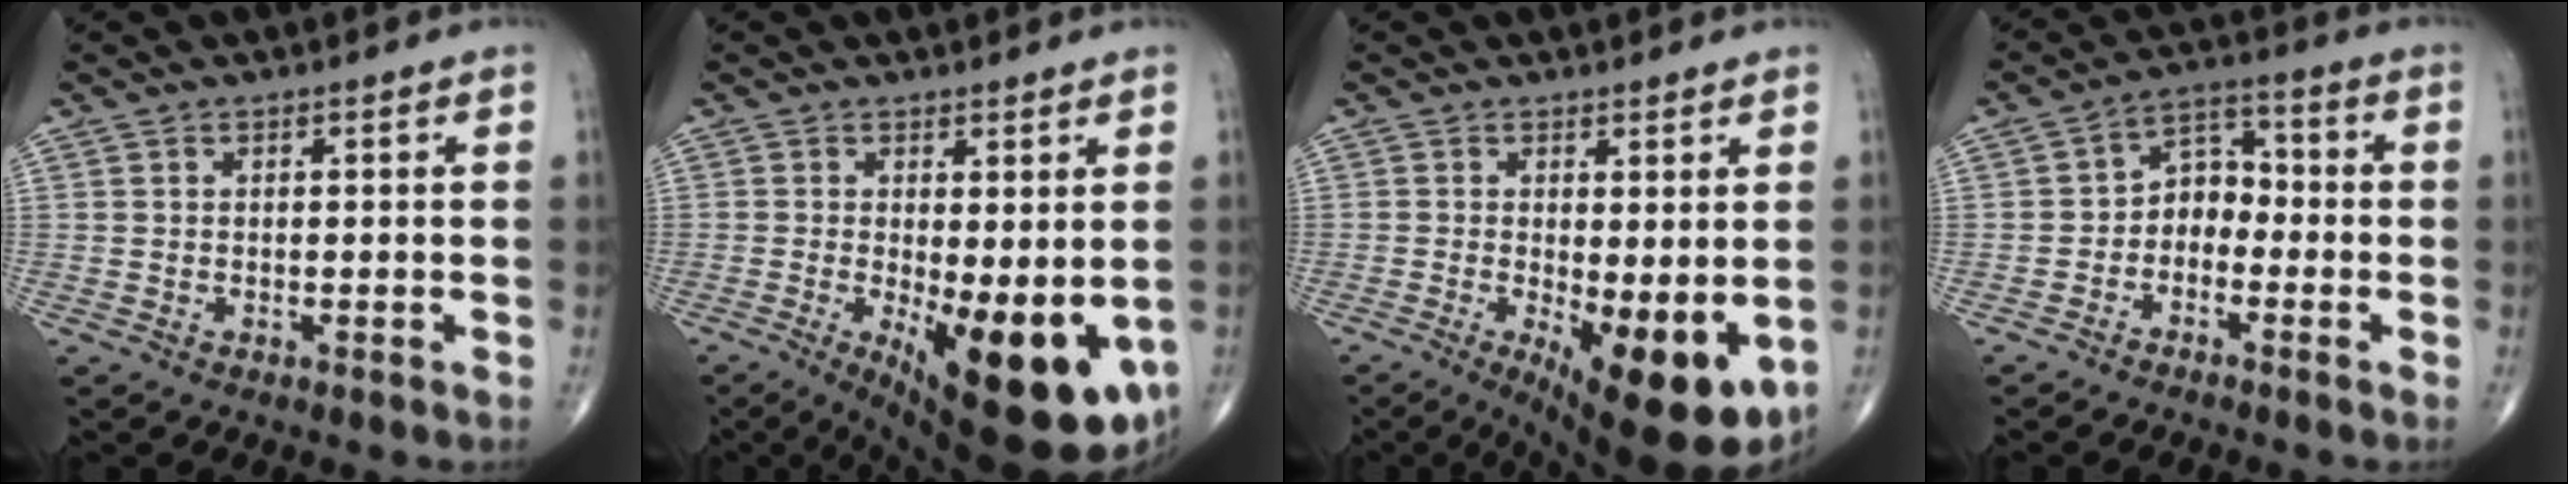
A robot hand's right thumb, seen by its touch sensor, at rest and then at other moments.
{"total": 16.4, "force": [-3.8, 5.6, 14.9], "torque": [-0.176, -0.027, -0.033]}
{"total": 13.0, "force": [-3.0, 4.7, 11.8], "torque": [-0.166, -0.028, -0.030]}
{"total": 4.6, "force": [-1.7, 3.3, 2.6], "torque": [-0.020, 0.032, -0.045]}